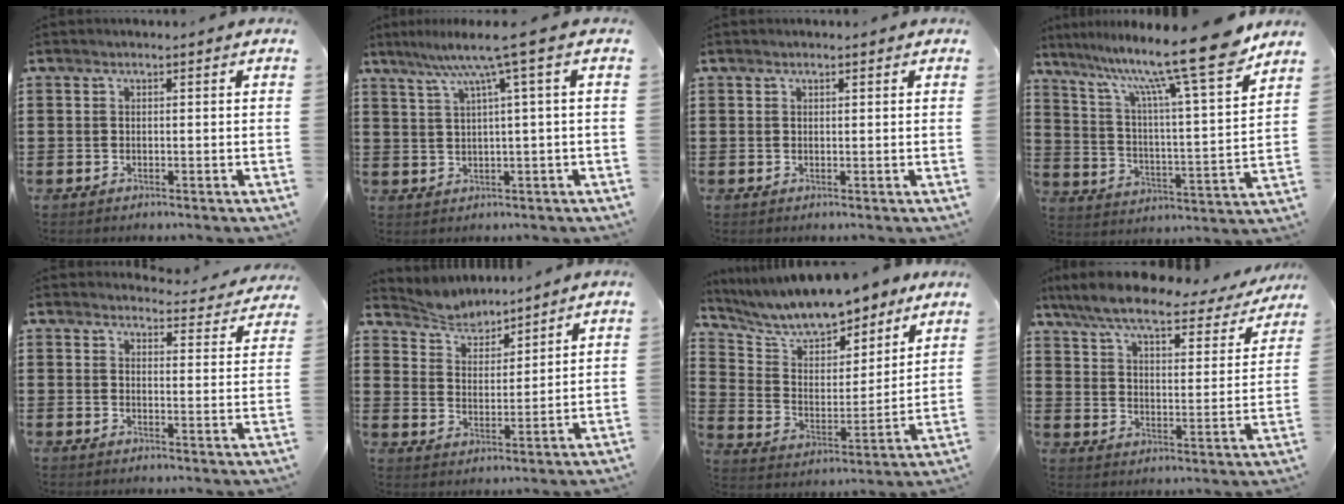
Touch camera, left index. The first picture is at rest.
{"total": 6.7, "force": [2.8, -0.5, 6.0], "torque": [-0.124, -0.005, 0.043]}
{"total": 0.6, "force": [0.4, 0.3, 0.3], "torque": [-0.007, 0.002, 0.008]}
{"total": 15.0, "force": [12.3, 0.0, 8.5], "torque": [-0.185, -0.073, 0.202]}
{"total": 3.7, "force": [3.6, 0.6, 0.4], "torque": [-0.008, -0.025, 0.061]}
{"total": 4.6, "force": [4.4, 1.2, 0.1], "torque": [-0.025, -0.019, 0.078]}
{"total": 9.5, "force": [8.9, 1.9, 2.7], "torque": [-0.095, -0.053, 0.157]}
{"total": 7.9, "force": [6.8, 0.8, 4.0], "torque": [-0.105, -0.037, 0.115]}